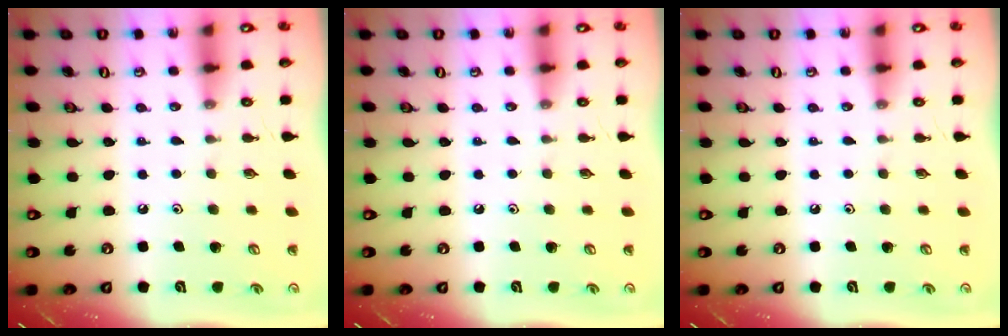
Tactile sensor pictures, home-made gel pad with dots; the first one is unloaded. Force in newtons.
{"total": 0.0}
{"total": 0.0}